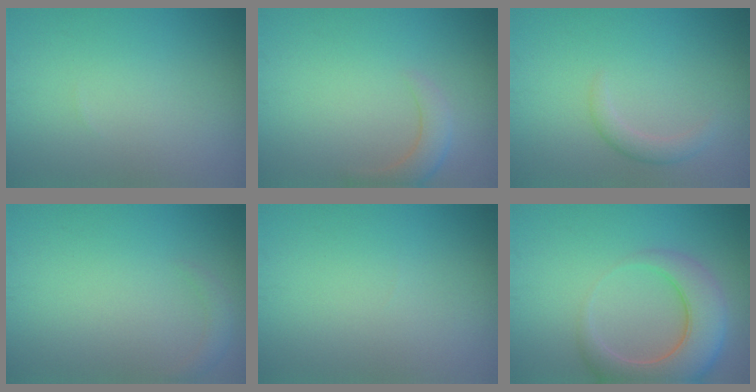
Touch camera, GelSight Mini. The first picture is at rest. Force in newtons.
{"total": 2.3, "press": 2.3, "slide": 0.3}
{"total": 1.6, "press": 1.6, "slide": 0.1}
{"total": 0.9, "press": 0.9, "slide": 0.1}
{"total": 0.0}
{"total": 6.8, "press": 6.8, "slide": 0.7}